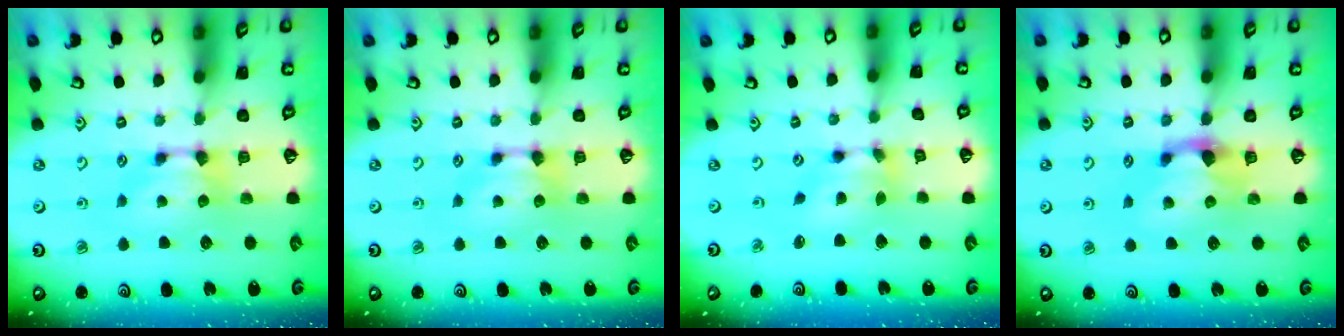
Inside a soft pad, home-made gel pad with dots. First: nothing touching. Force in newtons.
{"total": 0.0}
{"total": 5.0, "press": 4.6, "slide": 1.9}
{"total": 1.9, "press": 1.4, "slide": 1.2}